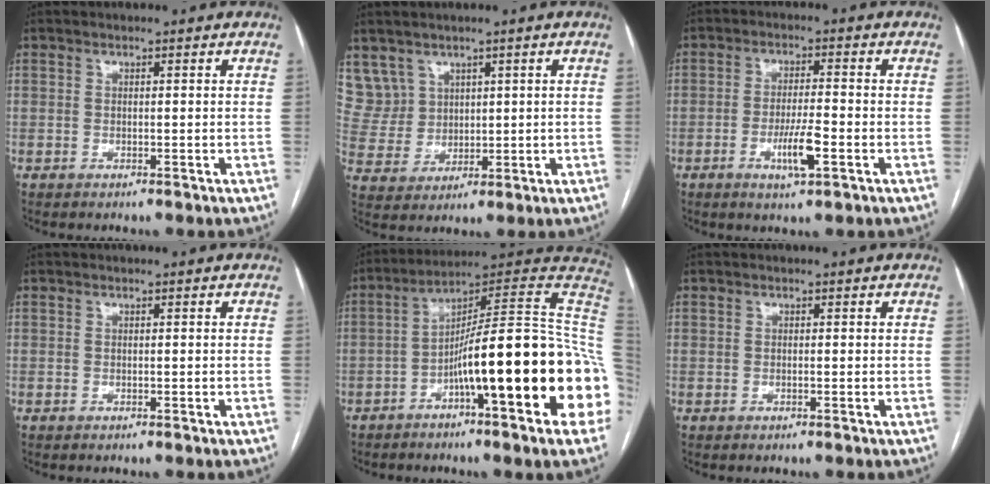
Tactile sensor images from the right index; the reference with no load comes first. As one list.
[{"total": 7.0, "force": [4.2, 5.6, 0.3], "torque": [-0.013, 0.022, 0.102]}, {"total": 5.9, "force": [-2.2, 0.7, 5.4], "torque": [-0.101, -0.007, -0.038]}, {"total": 0.0}, {"total": 24.2, "force": [-4.7, 1.3, 23.7], "torque": [-0.256, 0.027, -0.075]}, {"total": 0.0}]